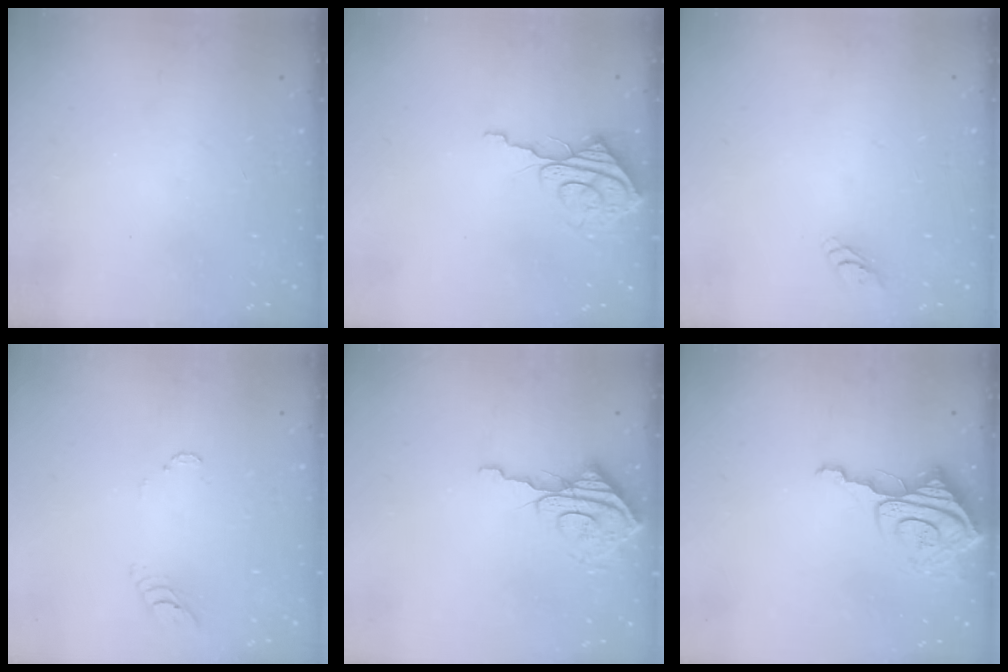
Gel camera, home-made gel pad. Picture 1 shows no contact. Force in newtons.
{"total": 8.4, "press": 8.4, "slide": 0.8}
{"total": 2.8, "press": 2.8, "slide": 0.3}
{"total": 3.7, "press": 3.7, "slide": 0.2}
{"total": 9.8, "press": 9.8, "slide": 0.7}
{"total": 11.2, "press": 11.2, "slide": 1.2}